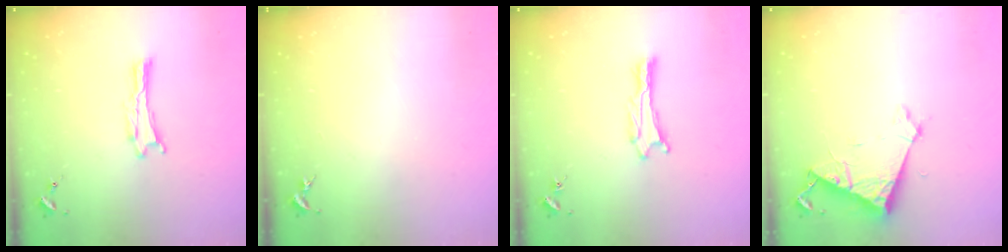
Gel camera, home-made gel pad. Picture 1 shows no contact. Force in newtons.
{"total": 0.0}
{"total": 0.9, "press": 0.8, "slide": 0.1}
{"total": 6.1, "press": 6.1, "slide": 0.4}